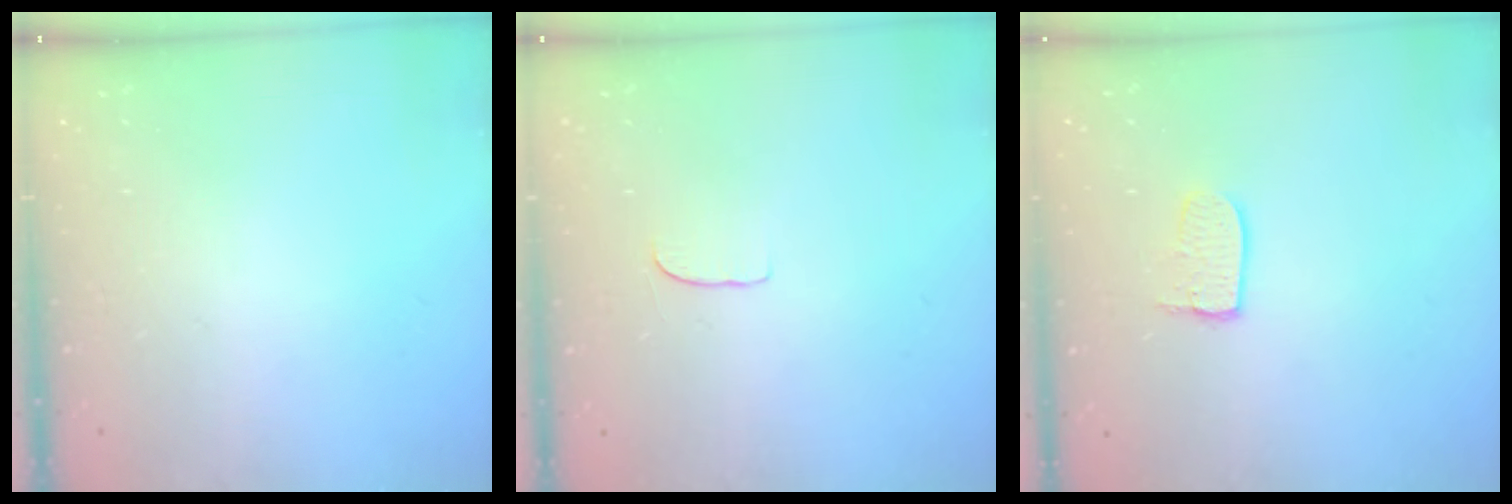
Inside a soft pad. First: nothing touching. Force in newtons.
{"total": 4.9, "press": 4.9, "slide": 0.5}
{"total": 6.1, "press": 6.1, "slide": 0.5}